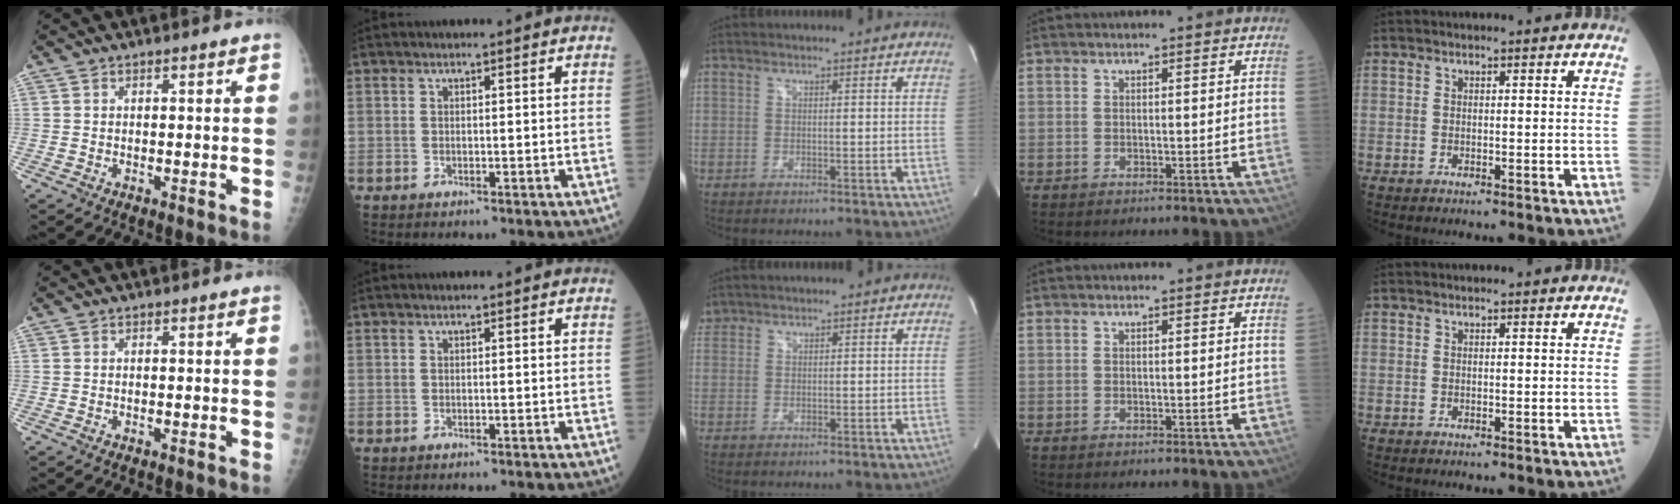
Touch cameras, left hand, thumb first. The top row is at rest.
{"middle": {"total": 1.8, "force": [1.4, 1.2, -0.1], "torque": [0.005, 0.013, 0.026]}}